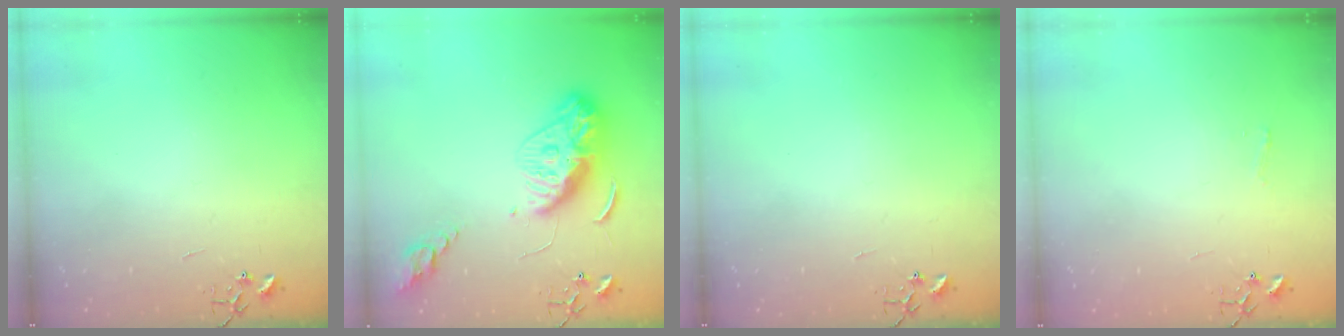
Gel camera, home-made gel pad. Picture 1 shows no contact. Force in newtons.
{"total": 12.9, "press": 12.9, "slide": 1.2}
{"total": 0.0}
{"total": 3.7, "press": 3.6, "slide": 0.5}